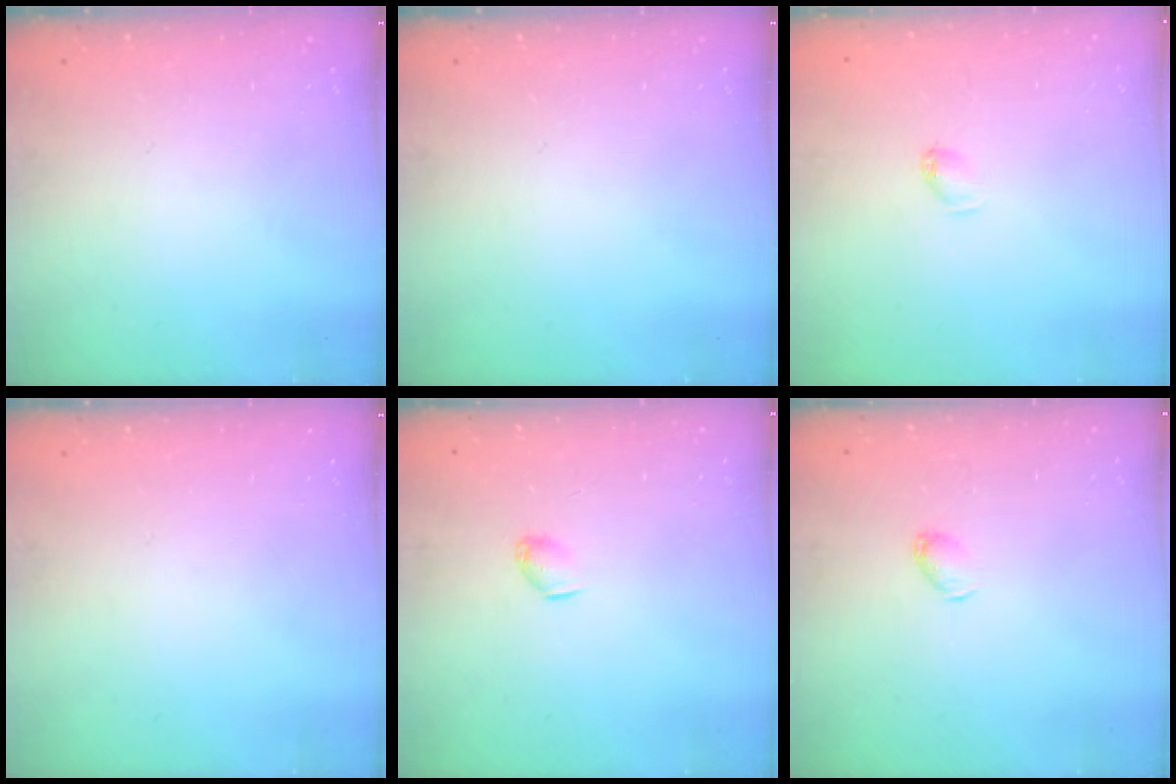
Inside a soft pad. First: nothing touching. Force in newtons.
{"total": 0.0}
{"total": 4.1, "press": 4.0, "slide": 0.8}
{"total": 0.0}
{"total": 3.3, "press": 3.2, "slide": 0.6}
{"total": 2.7, "press": 2.7, "slide": 0.5}